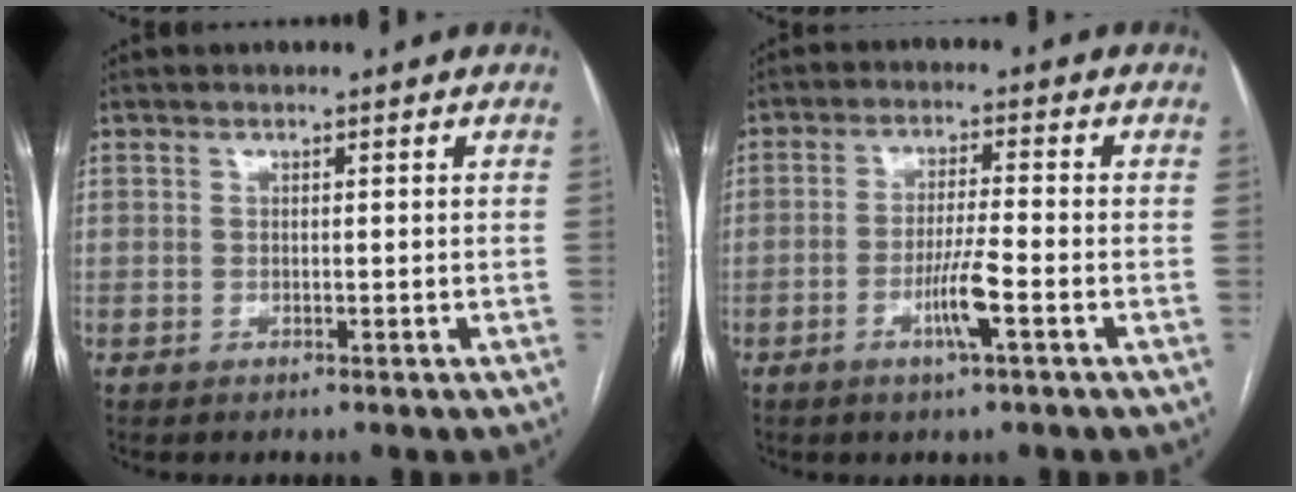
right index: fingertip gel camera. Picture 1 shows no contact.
{"total": 5.6, "force": [-2.5, -0.2, 5.0], "torque": [-0.094, -0.007, -0.047]}